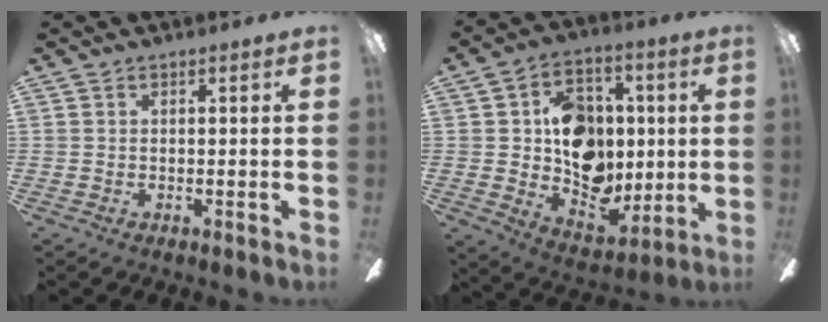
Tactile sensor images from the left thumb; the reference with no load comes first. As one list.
[{"total": 15.2, "force": [2.1, 12.7, 8.2], "torque": [-0.112, 0.002, 0.056]}]